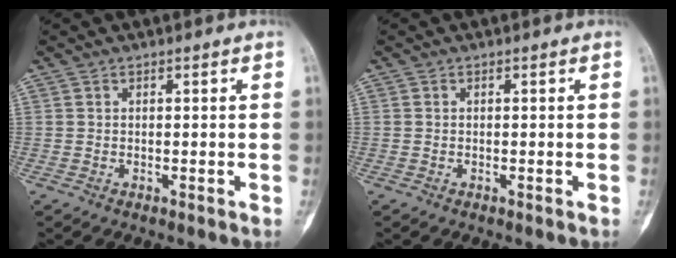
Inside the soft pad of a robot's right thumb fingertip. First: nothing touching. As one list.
[{"total": 0.0}]